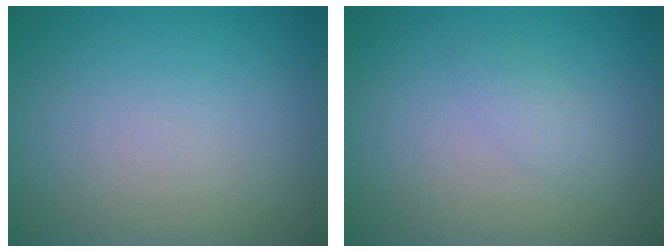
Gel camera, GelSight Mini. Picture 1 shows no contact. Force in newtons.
{"total": 1.3, "press": 1.3, "slide": 0.0}